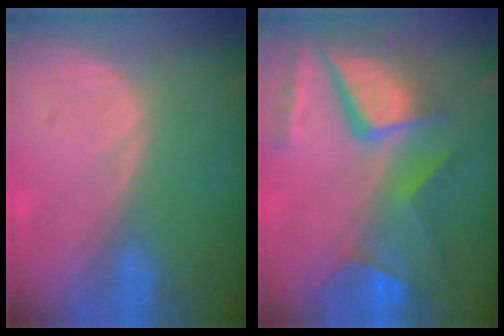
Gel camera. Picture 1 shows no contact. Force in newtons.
{"total": 11.9, "press": 9.8, "slide": 6.8}